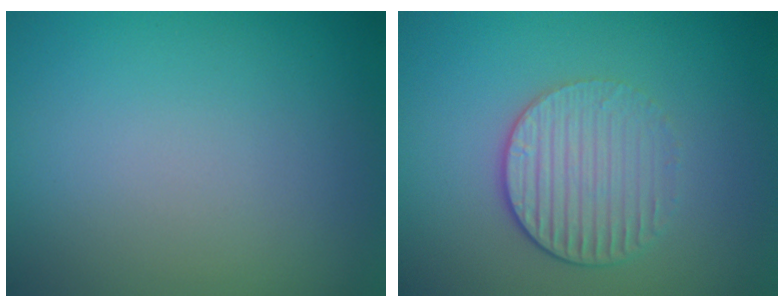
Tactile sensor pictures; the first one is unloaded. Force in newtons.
{"total": 3.3, "press": 2.7, "slide": 1.9}